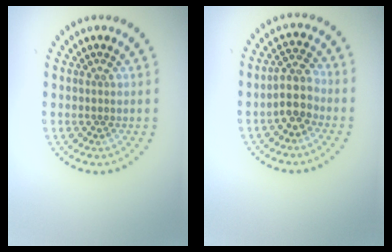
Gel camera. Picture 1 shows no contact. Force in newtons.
{"total": 2.8, "press": 2.5, "slide": 1.2}